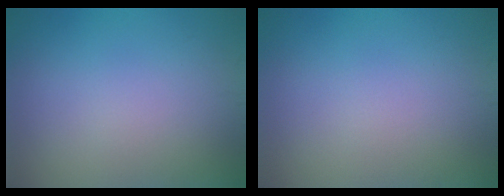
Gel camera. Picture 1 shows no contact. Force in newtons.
{"total": 0.0}